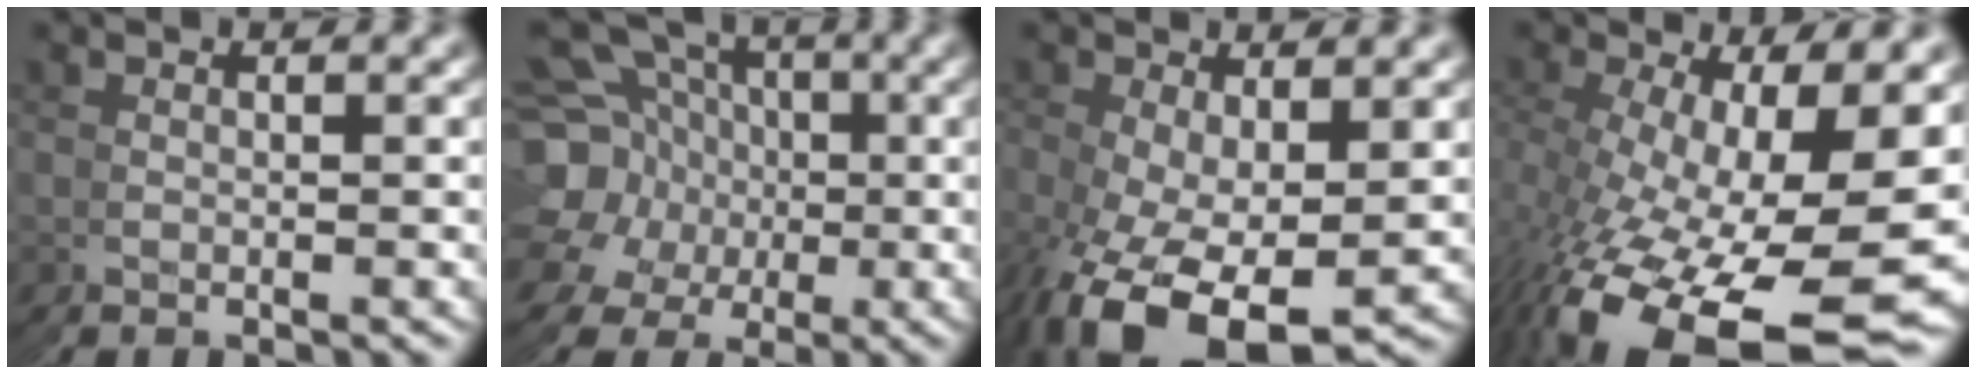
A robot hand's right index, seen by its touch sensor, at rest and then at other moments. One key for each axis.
{"total": 15.8, "fx": 1.8, "fy": 13.3, "fz": 8.3, "tx": -0.134, "ty": -0.009, "tz": 0.015}
{"total": 6.7, "fx": -2.4, "fy": 3.7, "fz": 5.0, "tx": -0.111, "ty": -0.022, "tz": -0.027}
{"total": 9.8, "fx": -2.4, "fy": 4.0, "fz": 8.6, "tx": -0.172, "ty": -0.019, "tz": -0.014}